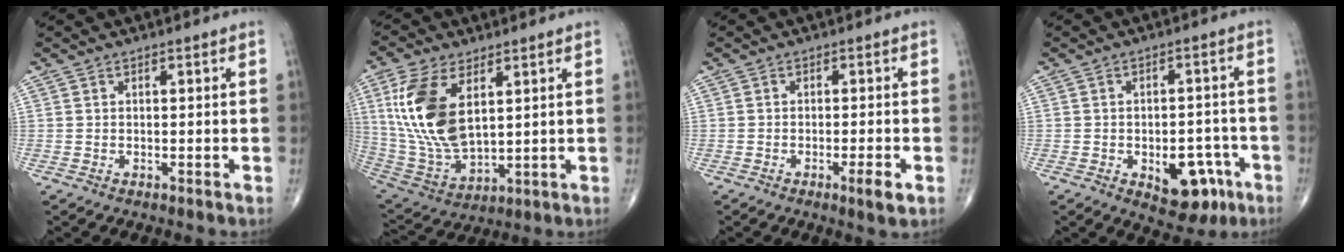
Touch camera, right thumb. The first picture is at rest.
{"total": 17.0, "force": [5.0, 8.8, 13.6], "torque": [-0.279, -0.022, 0.108]}
{"total": 3.4, "force": [-1.5, 0.5, 3.0], "torque": [-0.048, -0.004, -0.025]}
{"total": 10.2, "force": [-4.2, 5.8, 7.2], "torque": [-0.063, 0.027, -0.045]}